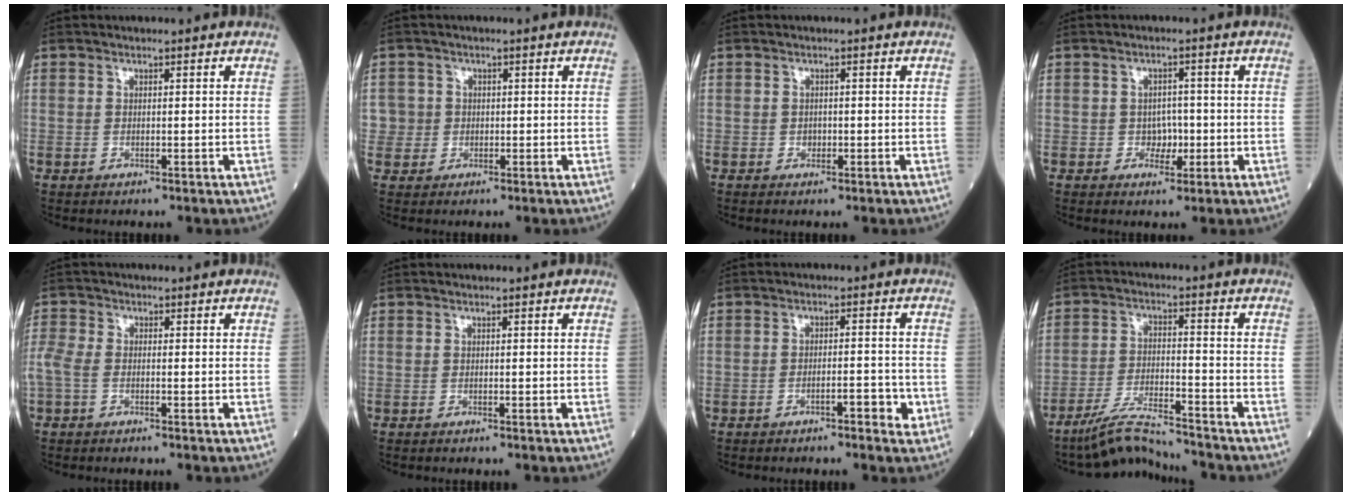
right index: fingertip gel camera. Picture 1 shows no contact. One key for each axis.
{"total": 2.8, "fx": 0.1, "fy": 2.7, "fz": -0.3, "tx": 0.018, "ty": 0.009, "tz": -0.001}
{"total": 0.8, "fx": -0.2, "fy": 0.7, "fz": 0.3, "tx": -0.004, "ty": 0.004, "tz": 0.000}
{"total": 2.7, "fx": -0.6, "fy": 2.2, "fz": 1.6, "tx": -0.018, "ty": 0.007, "tz": -0.005}
{"total": 3.9, "fx": -1.5, "fy": 2.0, "fz": 3.0, "tx": -0.094, "ty": 0.006, "tz": -0.034}
{"total": 1.1, "fx": -0.9, "fy": 0.0, "fz": 0.7, "tx": -0.006, "ty": 0.004, "tz": -0.005}
{"total": 3.5, "fx": -1.6, "fy": 1.0, "fz": 2.9, "tx": -0.040, "ty": 0.008, "tz": -0.021}
{"total": 7.4, "fx": -7.1, "fy": 0.1, "fz": 2.0, "tx": -0.043, "ty": -0.007, "tz": -0.126}